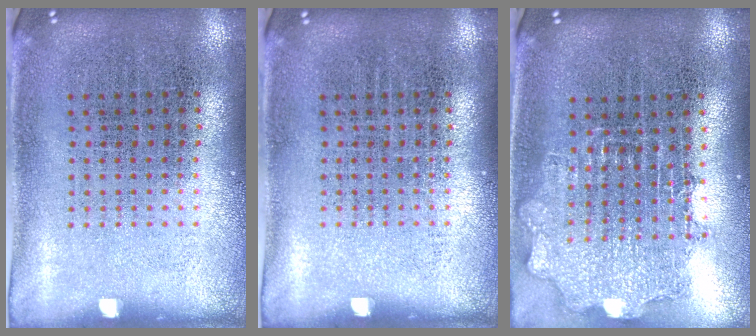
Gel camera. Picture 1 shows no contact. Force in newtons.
{"total": 0.0}
{"total": 1.6, "press": 1.3, "slide": 0.8}